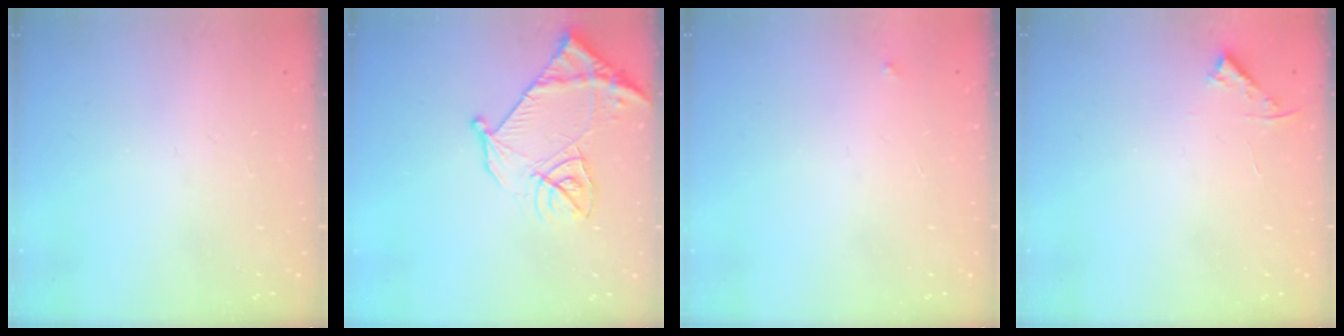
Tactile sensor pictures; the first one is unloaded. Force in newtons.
{"total": 14.4, "press": 14.3, "slide": 1.6}
{"total": 2.5, "press": 2.4, "slide": 0.4}
{"total": 3.8, "press": 3.8, "slide": 0.6}